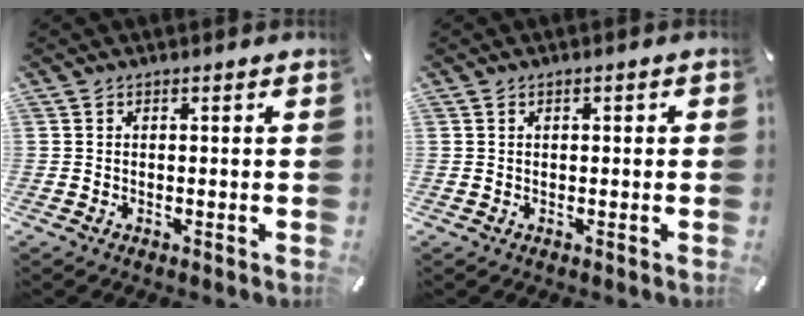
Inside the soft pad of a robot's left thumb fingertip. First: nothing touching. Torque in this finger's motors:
{"motor_torque": [0.03, -0.09, -0.08, -0.03, 0.00]}